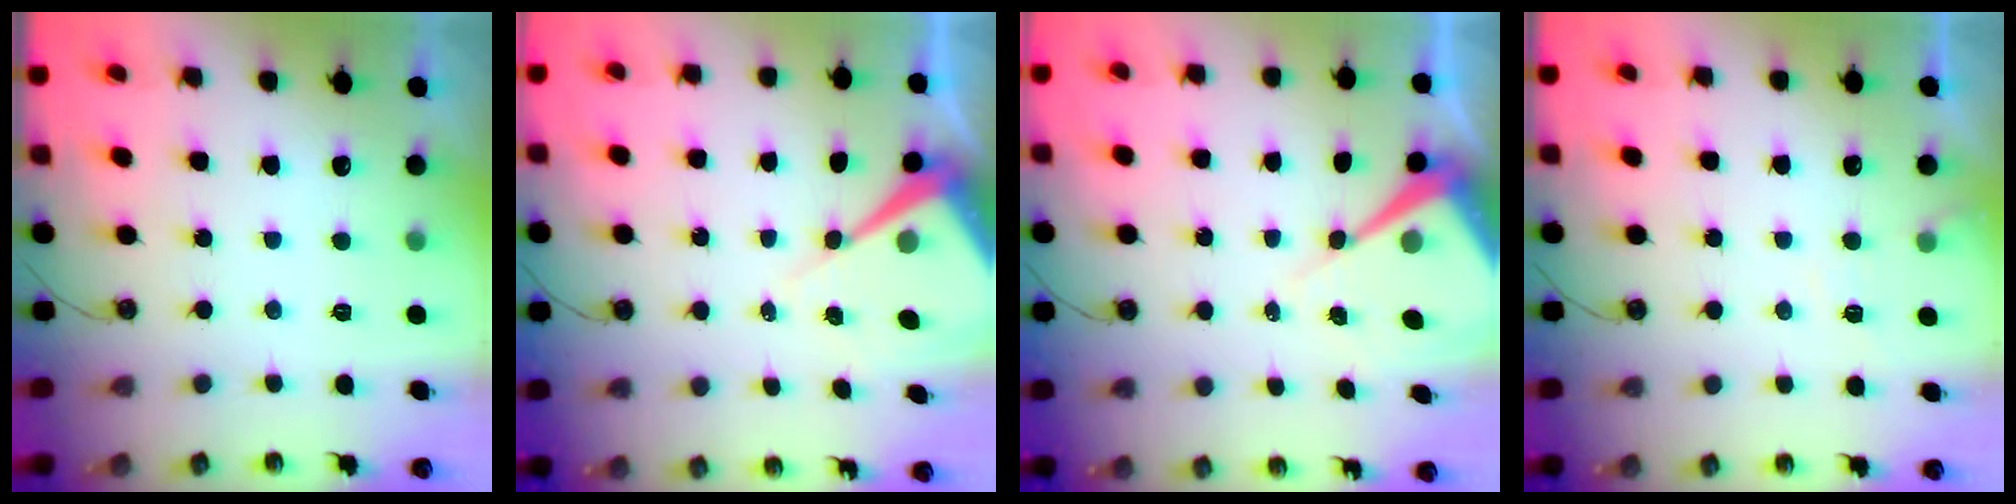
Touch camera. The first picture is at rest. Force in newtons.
{"total": 10.8, "press": 10.7, "slide": 0.7}
{"total": 10.8, "press": 10.7, "slide": 0.7}
{"total": 5.9, "press": 5.8, "slide": 0.8}